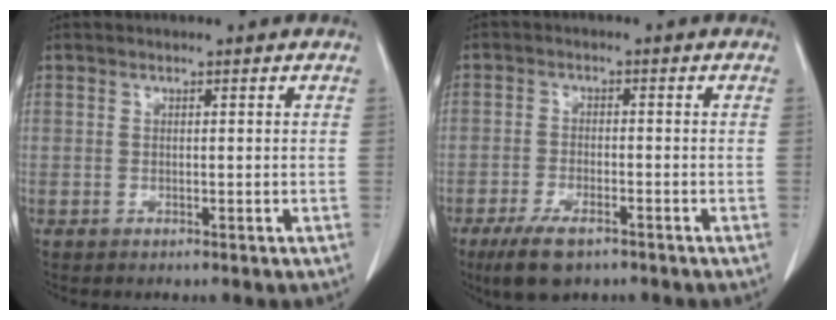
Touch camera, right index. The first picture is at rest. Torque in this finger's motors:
{"motor_torque": [0.58, -0.51, 0.28, 0.08]}